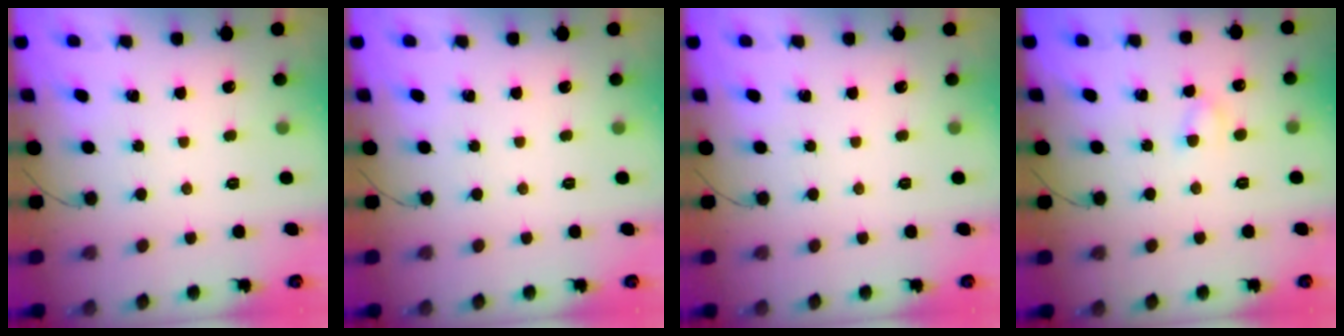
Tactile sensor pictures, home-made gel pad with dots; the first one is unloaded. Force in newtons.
{"total": 0.0}
{"total": 0.0}
{"total": 3.3, "press": 3.0, "slide": 1.2}